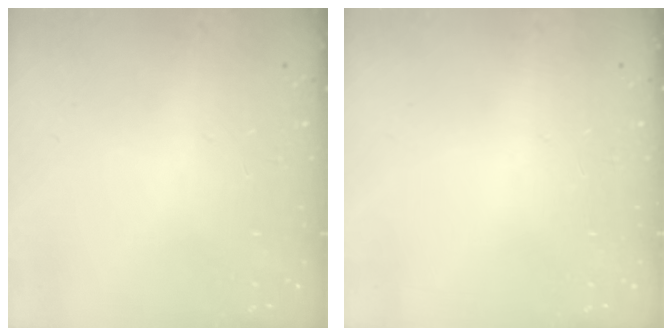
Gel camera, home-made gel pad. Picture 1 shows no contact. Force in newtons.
{"total": 0.0}